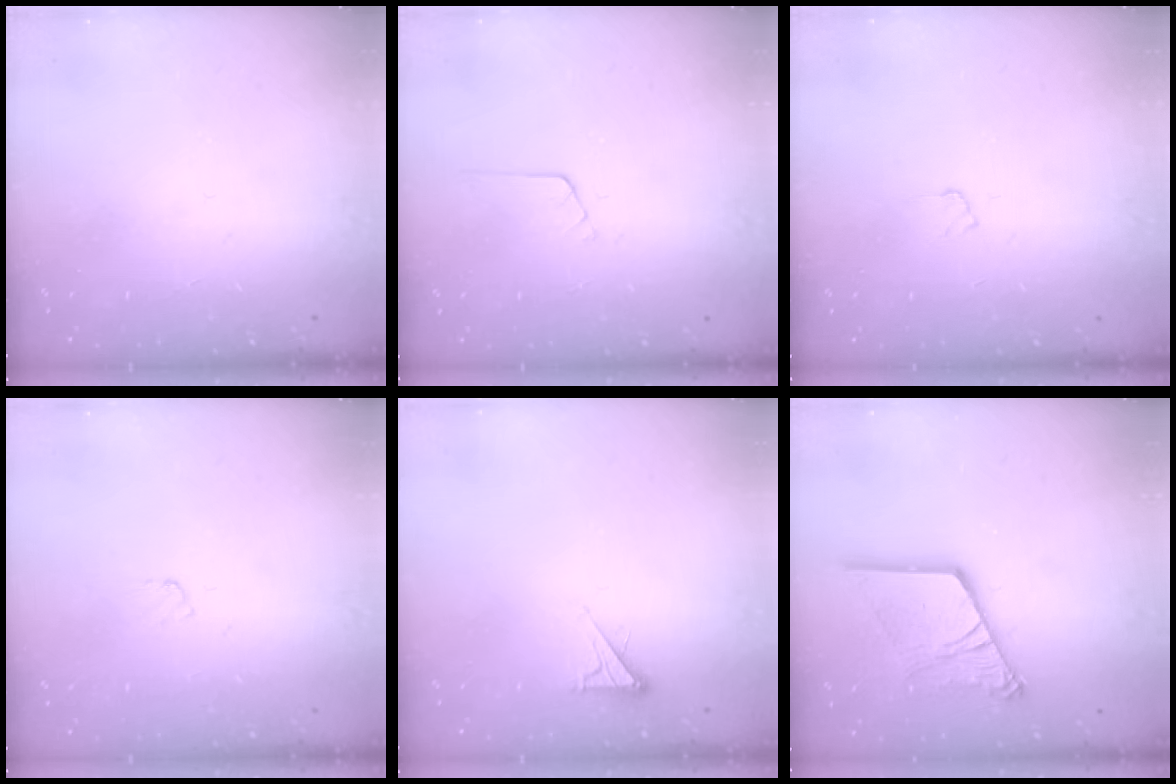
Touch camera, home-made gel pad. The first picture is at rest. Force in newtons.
{"total": 3.3, "press": 3.3, "slide": 0.3}
{"total": 5.1, "press": 5.1, "slide": 0.5}
{"total": 3.1, "press": 3.1, "slide": 0.4}
{"total": 2.5, "press": 2.5, "slide": 0.5}
{"total": 15.3, "press": 15.2, "slide": 1.6}